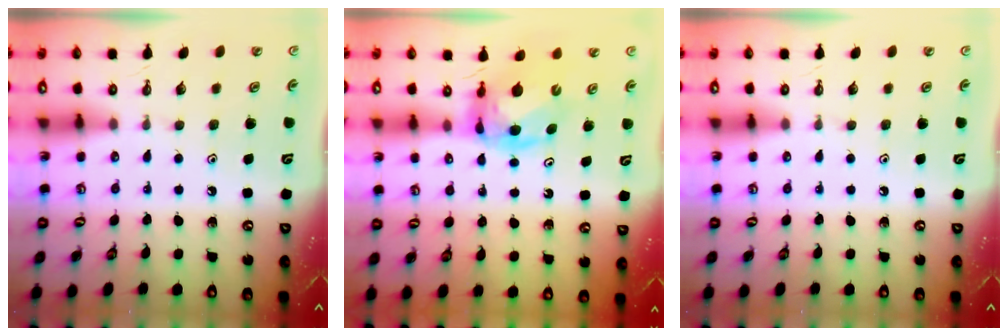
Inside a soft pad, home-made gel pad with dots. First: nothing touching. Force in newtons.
{"total": 7.6, "press": 7.5, "slide": 0.9}
{"total": 0.0}